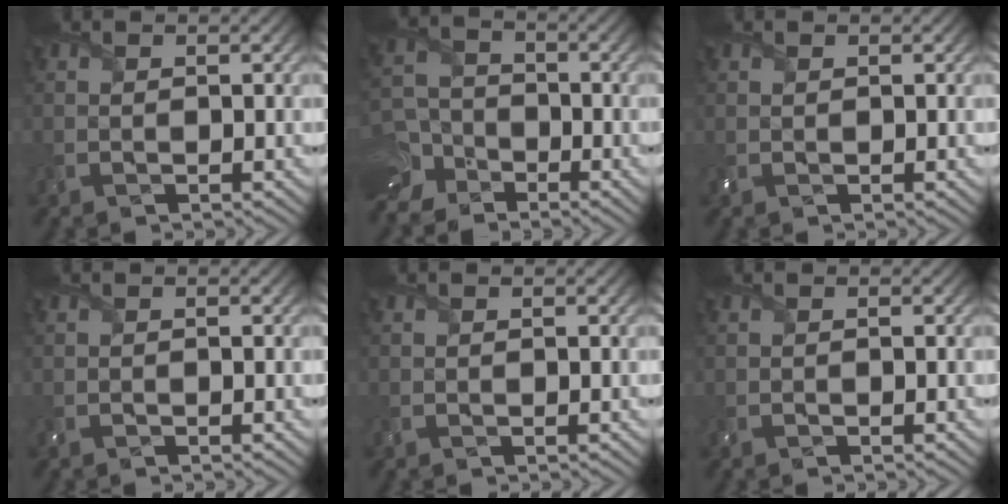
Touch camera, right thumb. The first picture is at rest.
{"total": 9.4, "force": [-6.4, 6.3, 2.7], "torque": [-0.072, -0.035, -0.125]}
{"total": 0.7, "force": [0.5, 0.4, 0.2], "torque": [-0.010, -0.001, 0.012]}
{"total": 0.0}
{"total": 0.0}
{"total": 0.0}